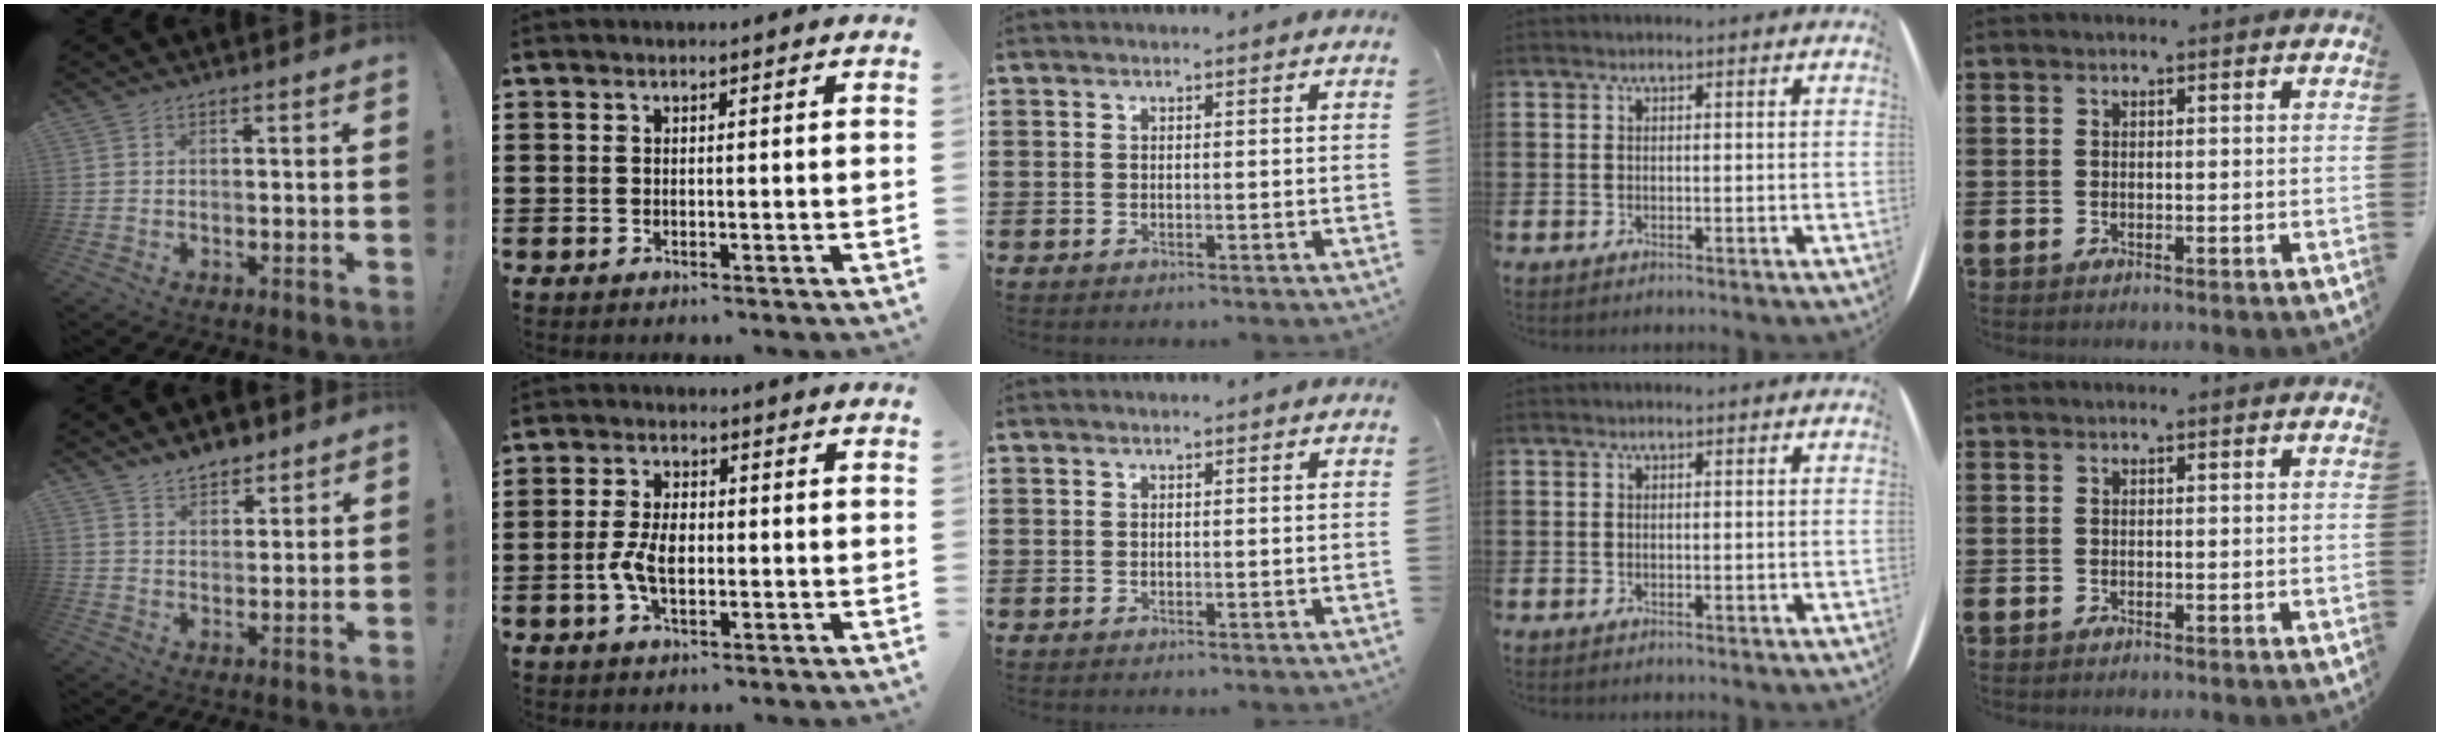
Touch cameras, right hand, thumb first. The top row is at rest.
{"thumb": {"total": 6.0, "force": [5.4, 2.6, 0.9], "torque": [-0.006, -0.038, 0.100]}, "index": {"total": 5.1, "force": [-1.0, 2.8, 4.2], "torque": [-0.103, -0.001, -0.026]}}